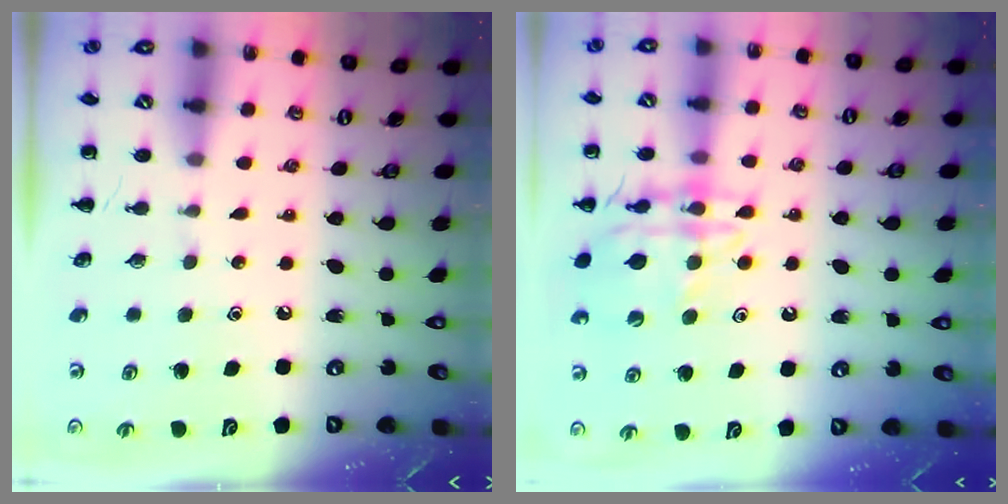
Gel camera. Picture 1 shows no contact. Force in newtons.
{"total": 14.4, "press": 14.3, "slide": 1.9}